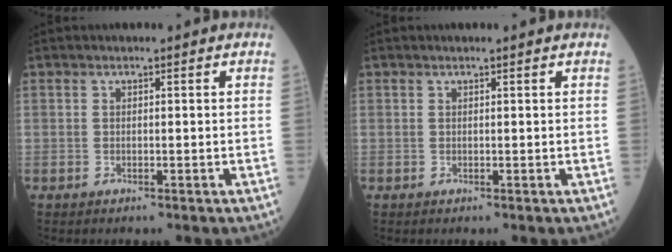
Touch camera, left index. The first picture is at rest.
{"total": 0.6, "force": [0.6, -0.1, 0.3], "torque": [-0.010, 0.001, 0.013]}